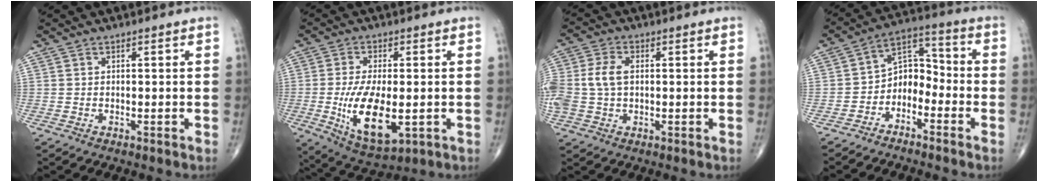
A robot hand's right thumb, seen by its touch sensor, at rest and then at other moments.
{"total": 13.4, "force": [-2.4, 6.0, 11.7], "torque": [-0.206, -0.018, -0.028]}
{"total": 8.2, "force": [0.3, 5.5, 6.1], "torque": [-0.151, 0.017, 0.008]}
{"total": 7.7, "force": [-3.8, 5.3, 4.1], "torque": [-0.041, 0.064, -0.082]}